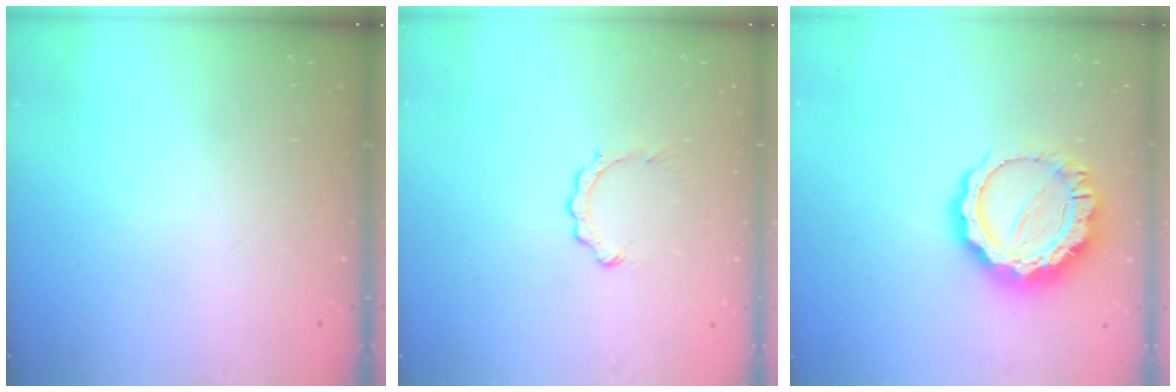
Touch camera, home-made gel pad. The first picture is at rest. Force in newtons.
{"total": 2.9, "press": 2.9, "slide": 0.4}
{"total": 15.9, "press": 15.9, "slide": 1.5}